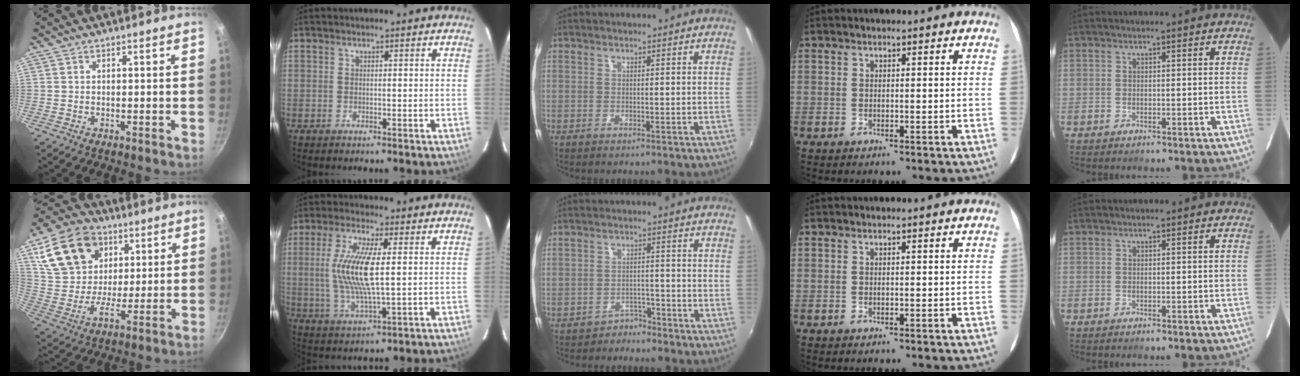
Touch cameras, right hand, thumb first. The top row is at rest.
{"thumb": {"total": 17.8, "force": [7.6, 13.0, 9.5], "torque": [-0.152, -0.007, 0.138]}, "index": {"total": 12.5, "force": [1.2, 3.2, 12.0], "torque": [-0.238, -0.002, 0.025]}, "middle": {"total": 2.7, "force": [-2.4, 1.2, -0.4], "torque": [0.007, 0.010, -0.040]}}